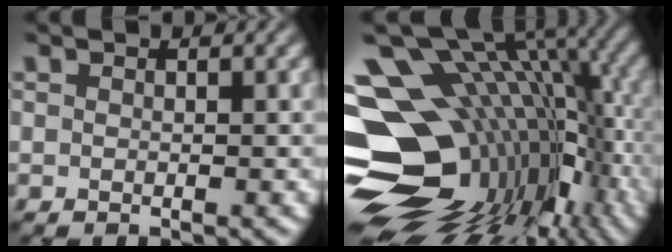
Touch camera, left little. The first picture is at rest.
{"total": 20.0, "force": [-2.6, 13.1, 14.8], "torque": [-0.257, -0.006, -0.013]}